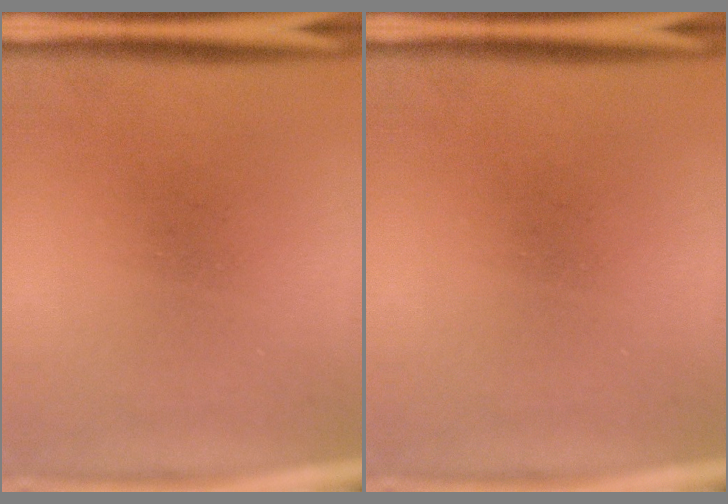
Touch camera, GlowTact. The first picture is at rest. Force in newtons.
{"total": 0.0}